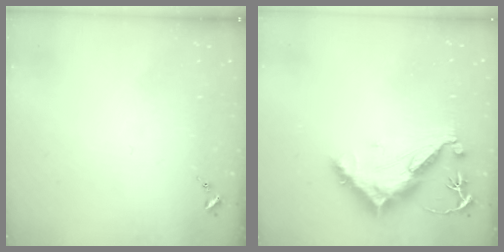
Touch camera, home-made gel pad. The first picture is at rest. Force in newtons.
{"total": 11.7, "press": 11.7, "slide": 0.9}